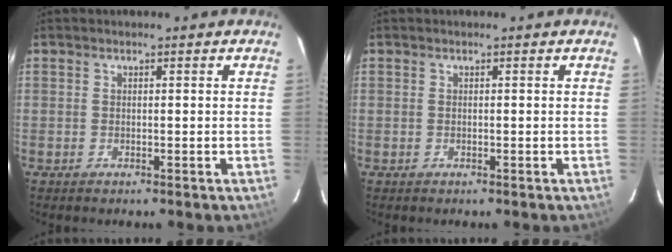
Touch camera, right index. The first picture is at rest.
{"total": 0.0}